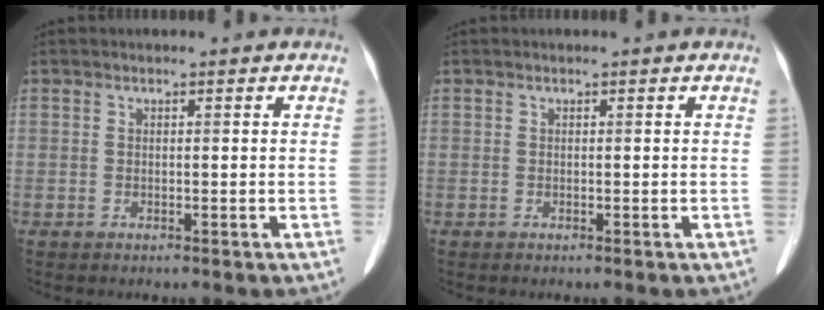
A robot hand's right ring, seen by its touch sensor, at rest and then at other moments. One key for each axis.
{"total": 0.0}